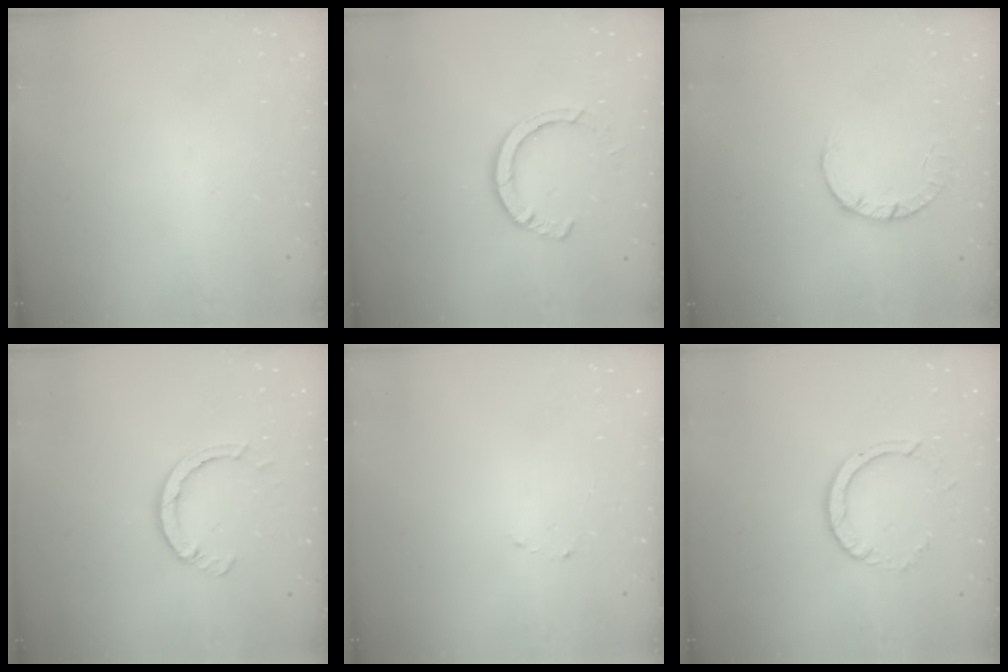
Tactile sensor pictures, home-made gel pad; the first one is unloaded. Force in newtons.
{"total": 7.5, "press": 7.4, "slide": 1.0}
{"total": 2.8, "press": 2.8, "slide": 0.4}
{"total": 5.7, "press": 5.6, "slide": 0.7}
{"total": 1.5, "press": 1.5, "slide": 0.2}
{"total": 4.2, "press": 4.2, "slide": 0.3}